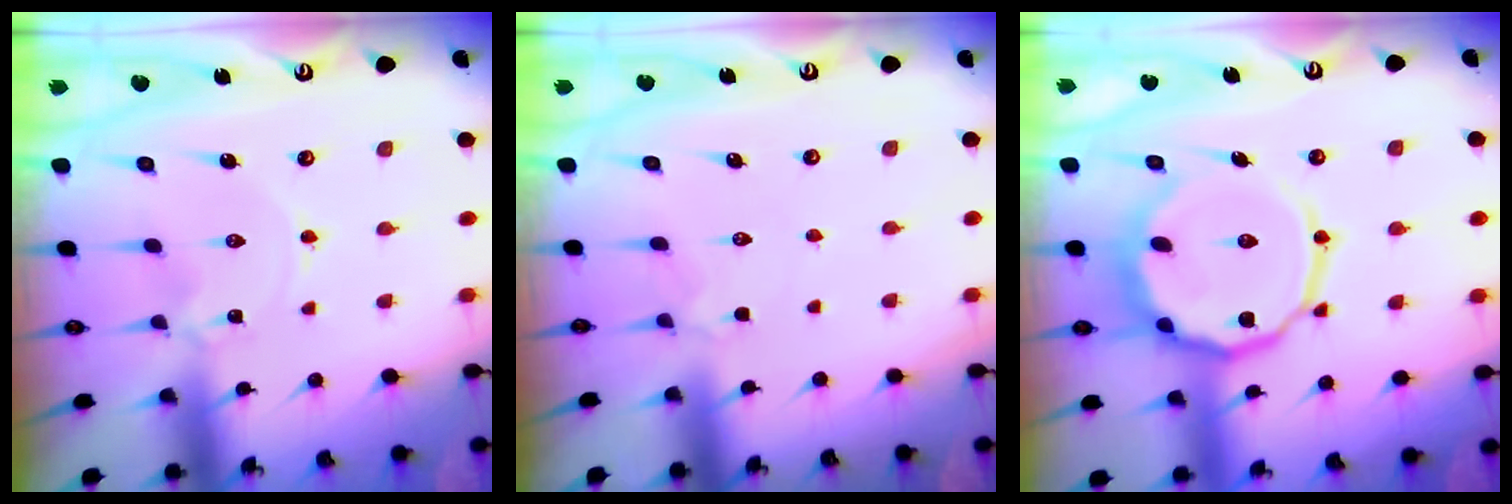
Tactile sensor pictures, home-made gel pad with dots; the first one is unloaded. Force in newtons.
{"total": 2.7, "press": 2.6, "slide": 0.6}
{"total": 14.2, "press": 14.0, "slide": 1.8}